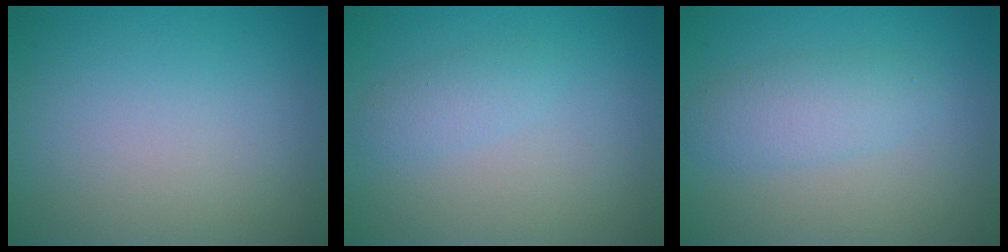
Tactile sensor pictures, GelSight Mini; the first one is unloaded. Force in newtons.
{"total": 1.5, "press": 1.5, "slide": 0.1}
{"total": 2.8, "press": 2.8, "slide": 0.2}